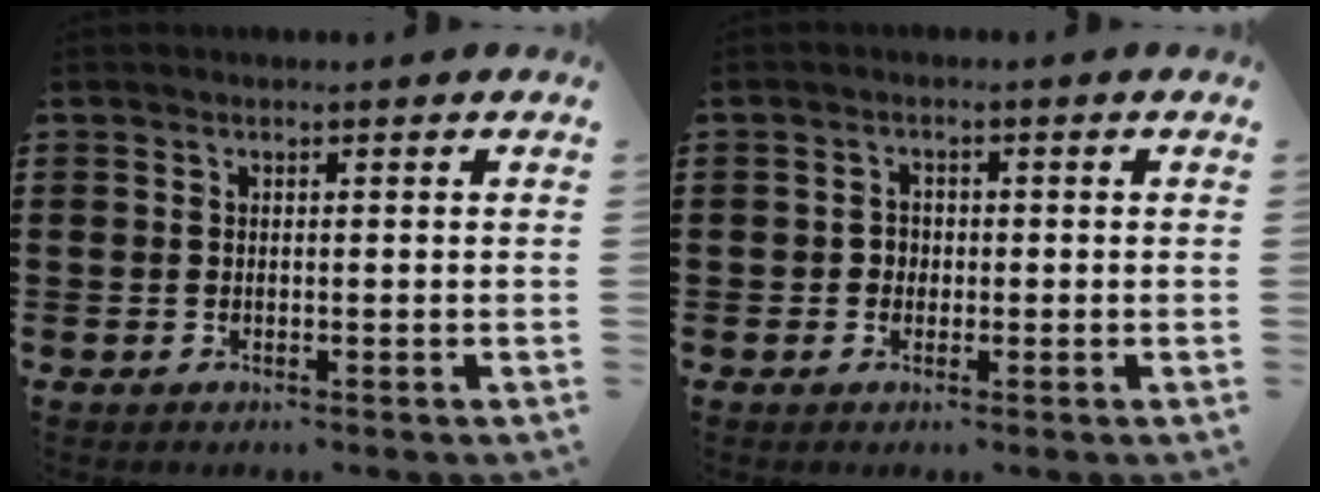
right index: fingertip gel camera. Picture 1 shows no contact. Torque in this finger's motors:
{"motor_torque": [0.21, 0.18, 0.09, 0.03]}